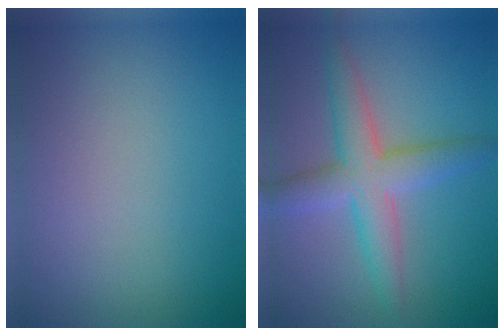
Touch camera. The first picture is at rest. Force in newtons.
{"total": 5.2, "press": 5.2, "slide": 0.3}